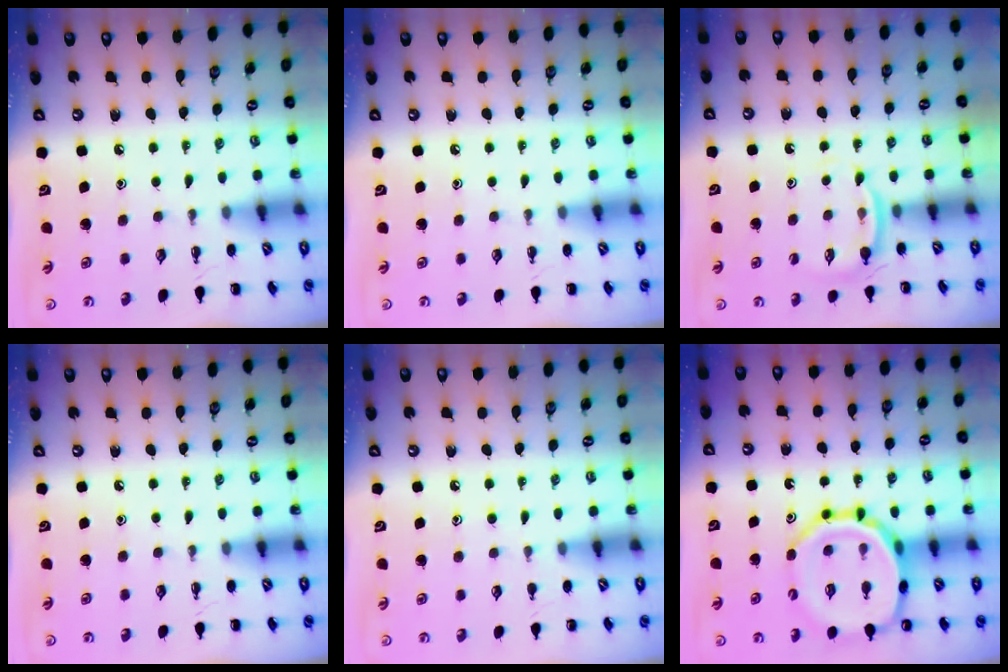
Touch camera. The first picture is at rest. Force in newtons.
{"total": 0.0}
{"total": 5.6, "press": 5.4, "slide": 1.4}
{"total": 0.0}
{"total": 4.7, "press": 4.5, "slide": 1.4}
{"total": 18.4, "press": 18.2, "slide": 2.8}